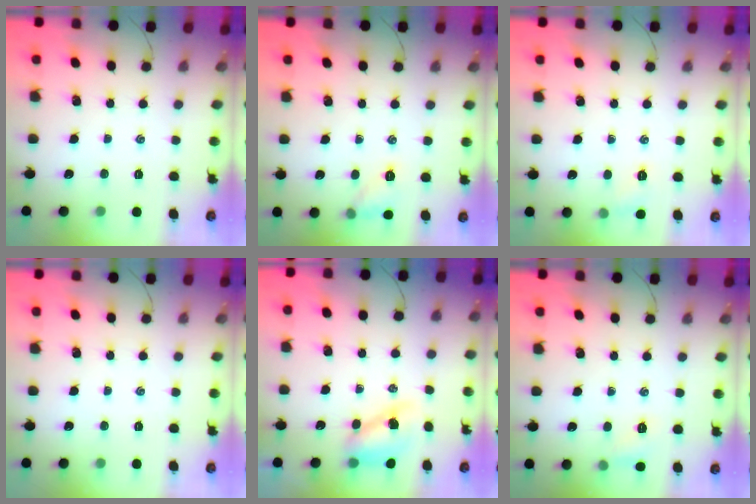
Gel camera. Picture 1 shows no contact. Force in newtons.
{"total": 6.5, "press": 6.5, "slide": 0.8}
{"total": 5.5, "press": 5.3, "slide": 1.5}
{"total": 0.0}
{"total": 8.1, "press": 8.0, "slide": 1.3}
{"total": 5.6, "press": 5.5, "slide": 1.4}